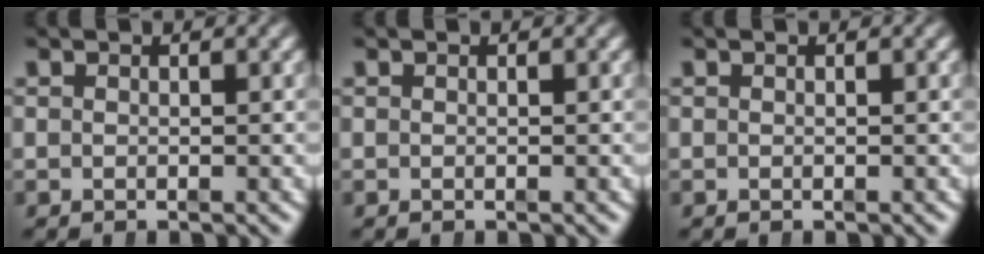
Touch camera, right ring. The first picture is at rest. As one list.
[{"total": 0.0}, {"total": 0.0}]